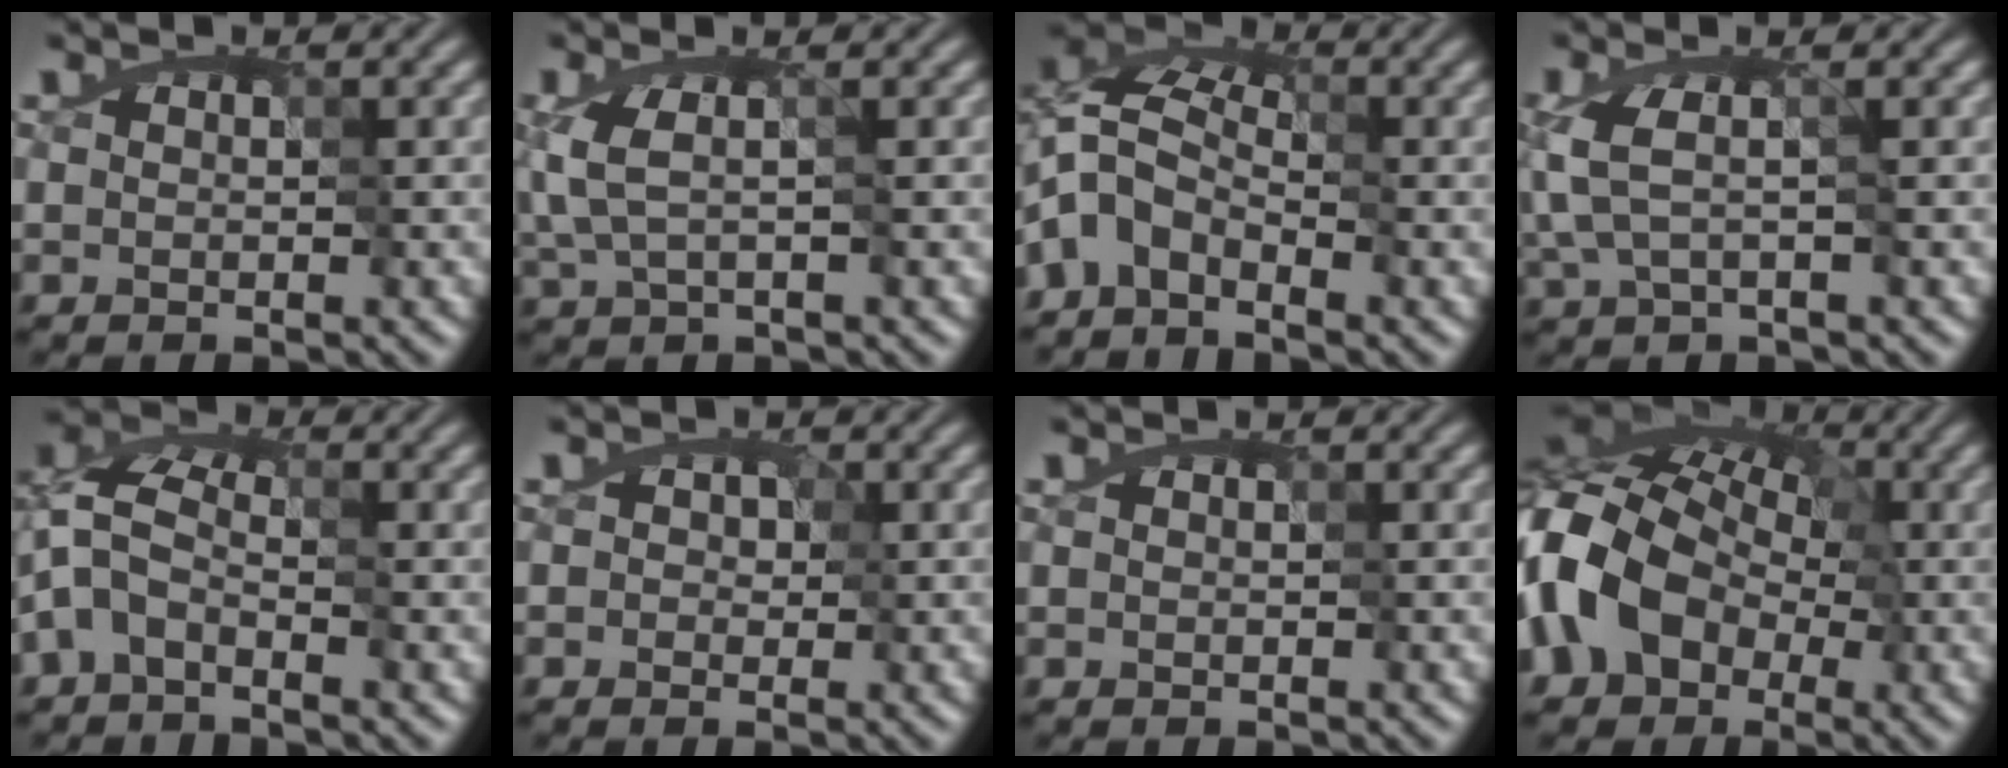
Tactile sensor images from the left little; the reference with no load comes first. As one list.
[{"total": 2.2, "force": [-0.9, 0.8, 1.9], "torque": [-0.050, -0.009, -0.005]}, {"total": 5.5, "force": [-4.3, 2.5, 2.4], "torque": [-0.049, 0.005, -0.097]}, {"total": 2.5, "force": [-1.2, 0.9, 2.0], "torque": [-0.056, -0.008, -0.014]}, {"total": 4.6, "force": [-2.7, 2.4, 2.7], "torque": [-0.065, 0.010, -0.062]}, {"total": 1.6, "force": [-0.2, 1.5, 0.5], "torque": [-0.013, 0.006, -0.002]}, {"total": 0.0}, {"total": 12.8, "force": [-3.7, 9.4, 7.9], "torque": [-0.156, 0.000, -0.087]}]